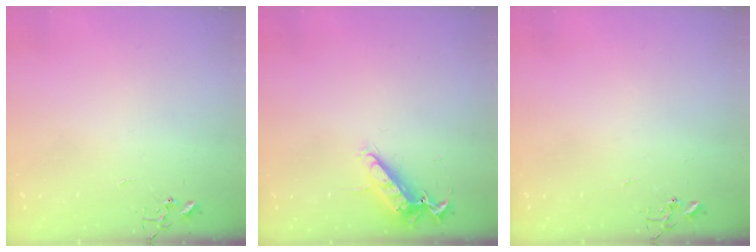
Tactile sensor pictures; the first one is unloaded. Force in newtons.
{"total": 12.9, "press": 12.8, "slide": 1.4}
{"total": 0.0}